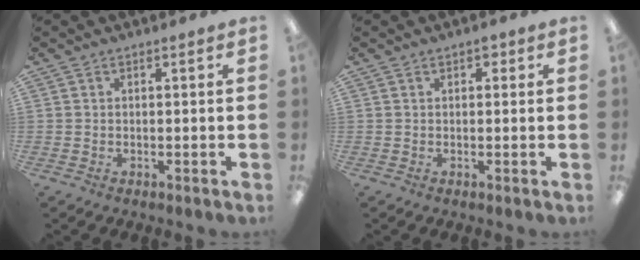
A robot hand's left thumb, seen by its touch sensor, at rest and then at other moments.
{"total": 1.6, "force": [0.8, 1.1, 0.9], "torque": [-0.009, 0.002, 0.012]}